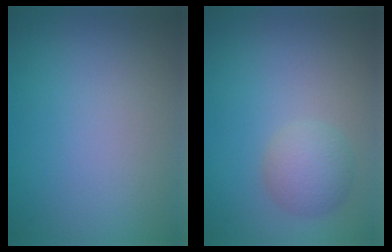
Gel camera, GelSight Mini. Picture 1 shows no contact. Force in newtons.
{"total": 2.8, "press": 2.8, "slide": 0.1}